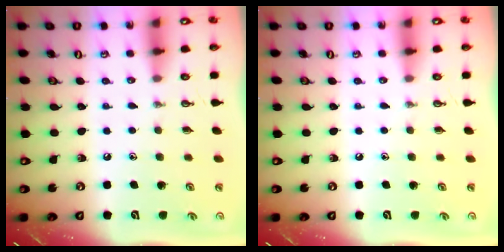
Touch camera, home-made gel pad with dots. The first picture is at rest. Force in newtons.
{"total": 0.0}